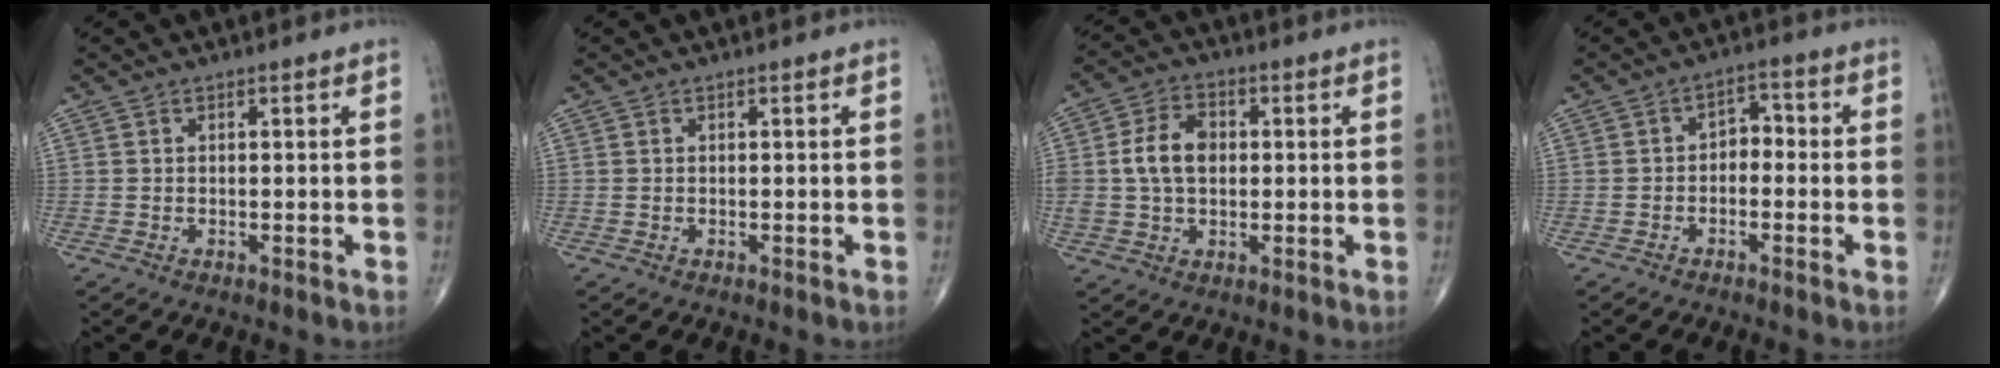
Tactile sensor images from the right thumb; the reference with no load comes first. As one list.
[{"total": 0.0}, {"total": 8.6, "force": [0.6, 5.9, 6.2], "torque": [-0.106, 0.012, 0.009]}, {"total": 3.8, "force": [-0.9, 2.6, 2.6], "torque": [-0.023, 0.025, -0.027]}]